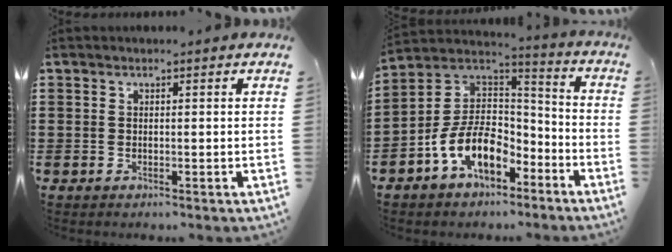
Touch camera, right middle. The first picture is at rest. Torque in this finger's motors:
{"motor_torque": [2.14, 0.00, 1.05, 0.21]}